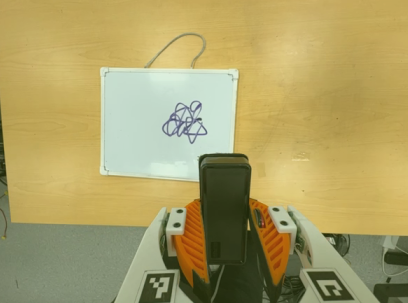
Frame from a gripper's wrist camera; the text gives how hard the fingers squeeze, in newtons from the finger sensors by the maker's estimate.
{"total": 4.0, "left": 2.7, "right": 5.3}